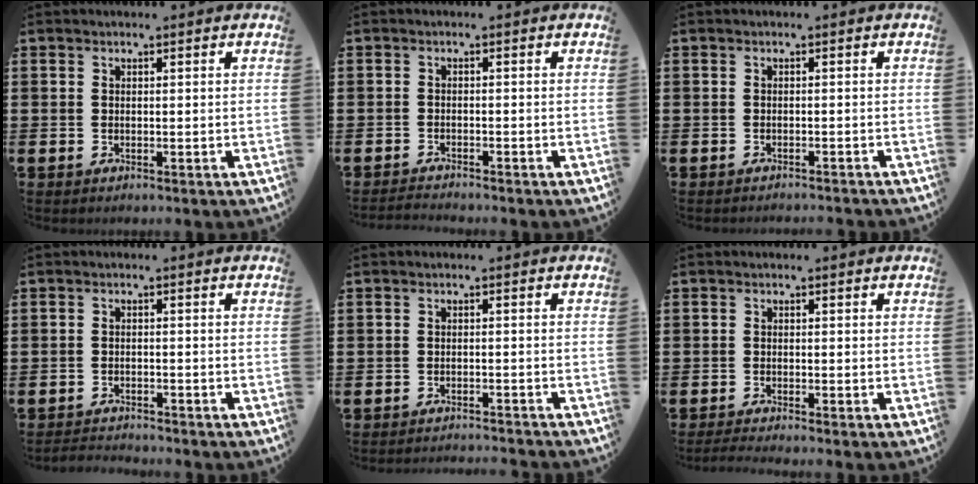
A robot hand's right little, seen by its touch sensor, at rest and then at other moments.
{"total": 1.1, "force": [-1.1, 0.0, 0.0], "torque": [-0.003, 0.000, -0.023]}
{"total": 0.7, "force": [-0.7, -0.1, 0.0], "torque": [0.008, -0.004, -0.016]}
{"total": 1.3, "force": [-1.3, -0.1, -0.2], "torque": [0.000, 0.005, -0.029]}
{"total": 1.4, "force": [-1.4, -0.2, -0.1], "torque": [0.000, 0.003, -0.028]}
{"total": 1.1, "force": [-0.9, 0.0, 0.6], "torque": [-0.009, -0.001, -0.016]}